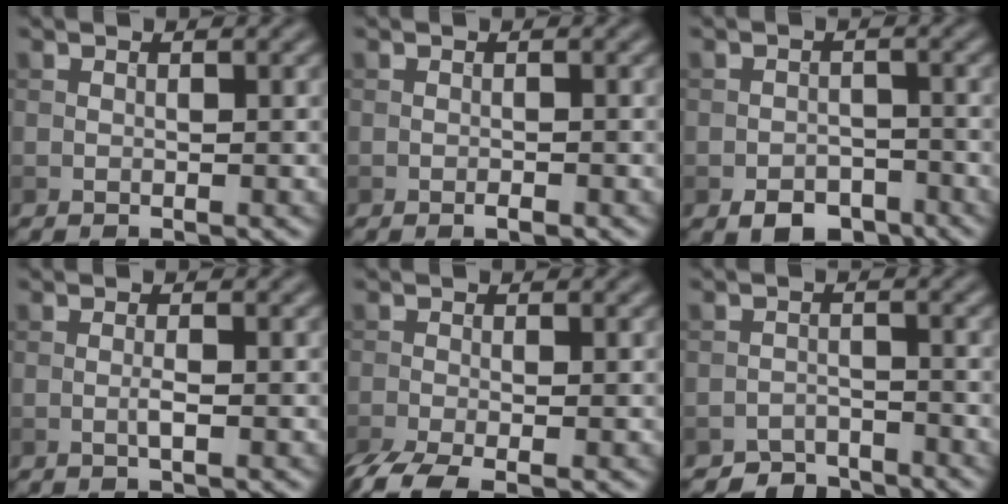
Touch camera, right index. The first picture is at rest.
{"total": 0.8, "force": [-0.5, 0.2, 0.6], "torque": [-0.010, -0.001, -0.007]}
{"total": 3.7, "force": [-2.5, 2.2, 1.6], "torque": [-0.019, -0.003, -0.047]}
{"total": 1.1, "force": [-0.3, 0.1, 1.0], "torque": [-0.020, 0.000, -0.007]}
{"total": 4.4, "force": [-3.0, 1.2, 2.9], "torque": [-0.065, -0.017, -0.063]}
{"total": 2.9, "force": [-2.8, 0.9, 0.0], "torque": [0.010, 0.006, -0.054]}